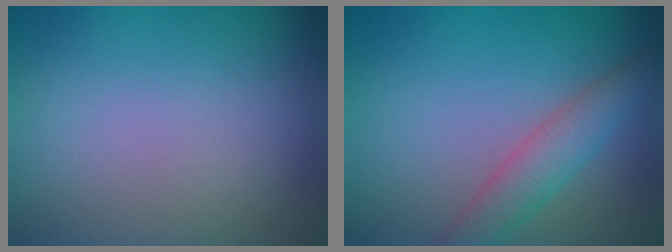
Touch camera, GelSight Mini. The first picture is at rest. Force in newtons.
{"total": 3.4, "press": 3.4, "slide": 0.3}